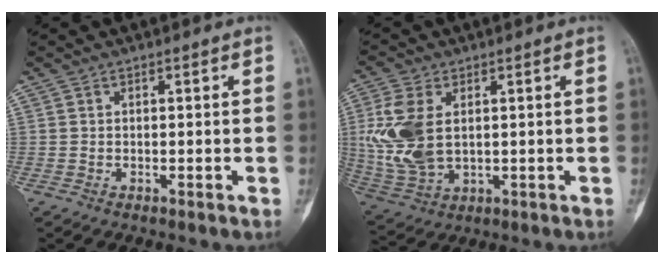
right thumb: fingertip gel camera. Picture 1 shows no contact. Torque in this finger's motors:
{"motor_torque": [0.09, 0.31, 1.26, 0.18, 0.35]}